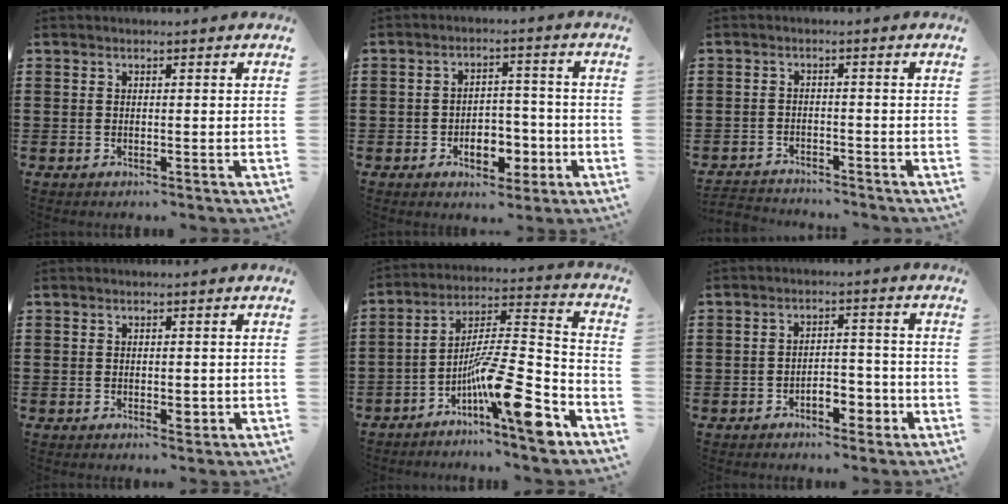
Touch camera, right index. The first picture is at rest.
{"total": 6.3, "force": [-2.6, 4.0, 4.2], "torque": [-0.047, 0.004, -0.049]}
{"total": 2.3, "force": [-2.2, 0.2, -0.2], "torque": [-0.004, 0.000, -0.051]}
{"total": 1.6, "force": [-0.2, 0.8, 1.4], "torque": [-0.025, 0.000, -0.003]}
{"total": 13.1, "force": [-7.6, 1.6, 10.5], "torque": [-0.178, -0.005, -0.142]}
{"total": 5.0, "force": [-2.6, 2.5, 3.5], "torque": [-0.049, 0.006, -0.049]}